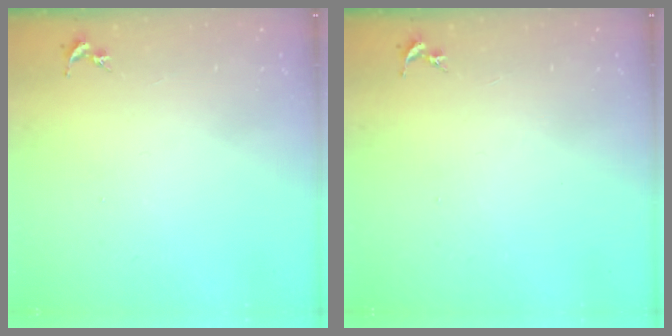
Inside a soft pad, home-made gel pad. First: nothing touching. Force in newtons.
{"total": 0.0}